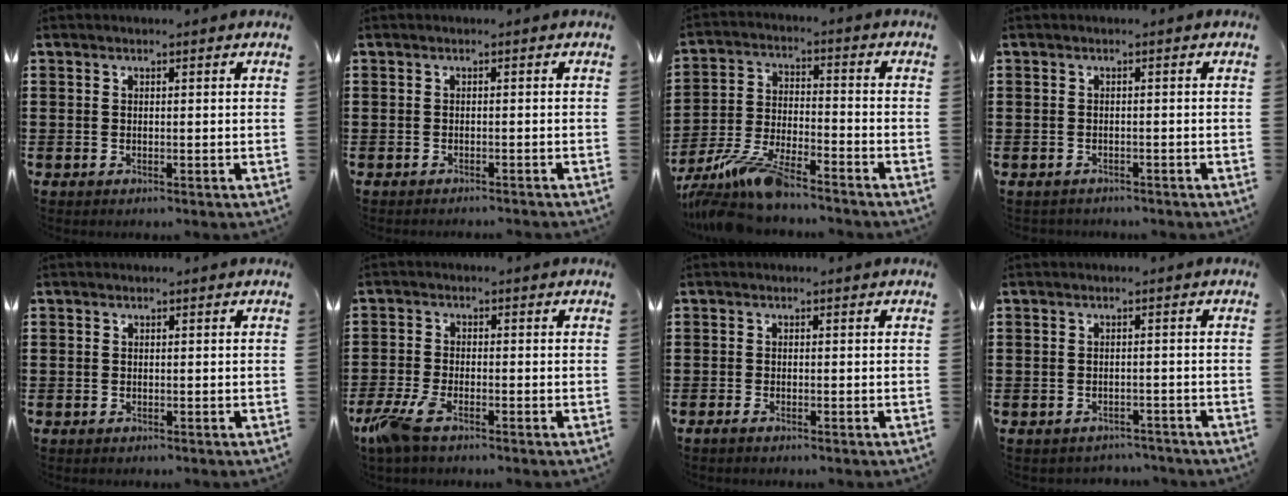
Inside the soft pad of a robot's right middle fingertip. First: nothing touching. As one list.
[{"total": 0.7, "force": [-0.7, 0.0, 0.0], "torque": [-0.002, -0.002, -0.014]}, {"total": 9.3, "force": [-8.2, 1.1, 4.2], "torque": [-0.096, 0.002, -0.163]}, {"total": 0.9, "force": [-0.8, 0.2, -0.2], "torque": [0.002, 0.000, -0.019]}, {"total": 0.5, "force": [-0.2, 0.5, 0.0], "torque": [0.000, 0.003, -0.006]}, {"total": 5.3, "force": [-3.2, 1.5, 4.0], "torque": [-0.112, -0.016, -0.068]}, {"total": 0.7, "force": [-0.5, 0.1, 0.4], "torque": [-0.009, -0.005, -0.010]}, {"total": 1.6, "force": [-1.5, 0.4, -0.2], "torque": [-0.004, 0.001, -0.035]}]